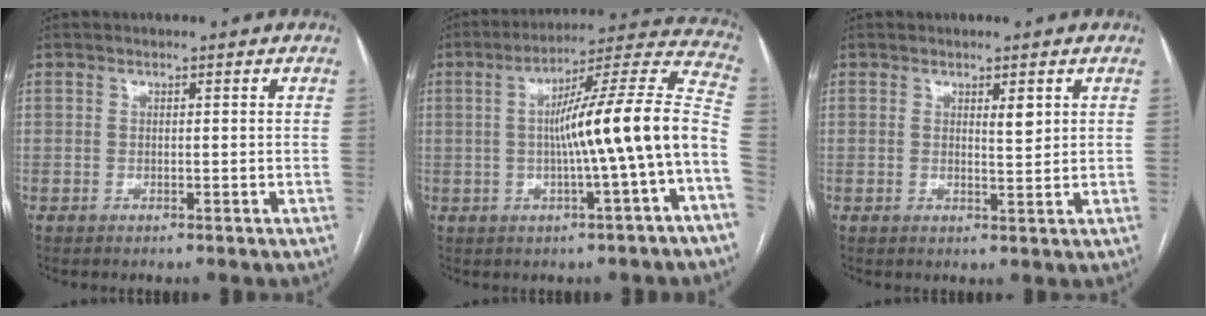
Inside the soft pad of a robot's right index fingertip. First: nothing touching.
{"total": 16.4, "force": [-2.1, -0.5, 16.2], "torque": [-0.234, 0.030, -0.036]}
{"total": 2.2, "force": [1.1, 0.5, 1.8], "torque": [-0.031, -0.007, 0.019]}